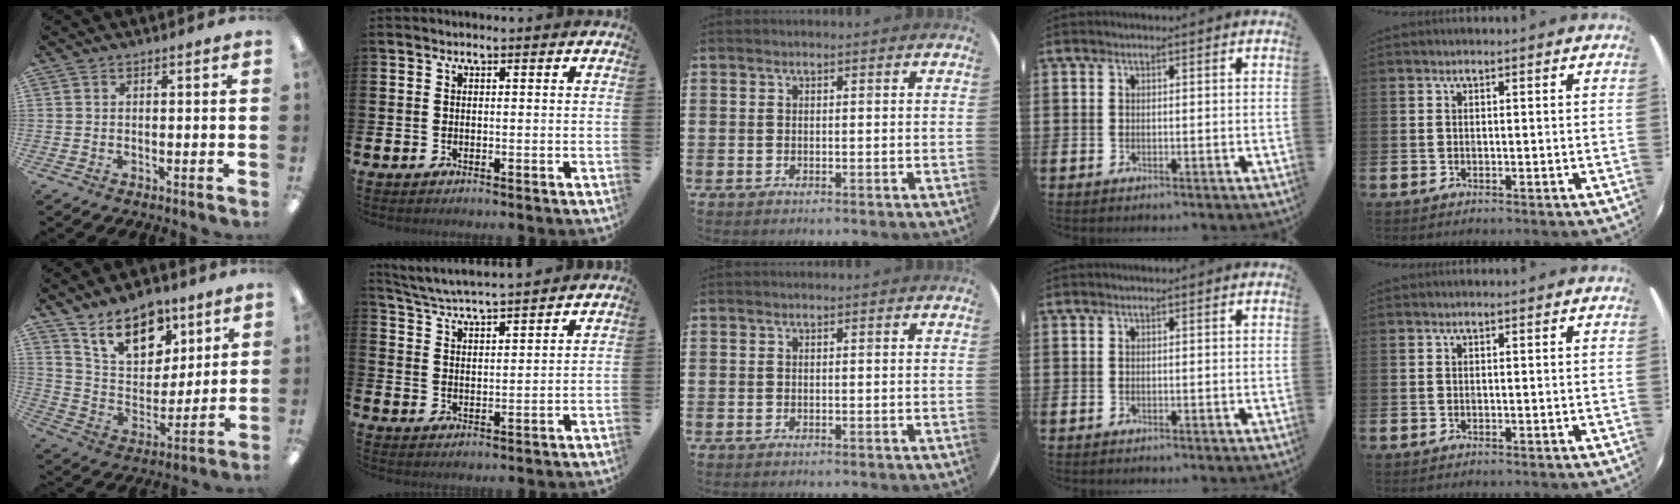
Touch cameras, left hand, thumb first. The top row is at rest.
{"thumb": {"total": 15.7, "force": [10.7, 8.5, 7.8], "torque": [-0.126, -0.051, 0.195]}, "index": {"total": 4.8, "force": [4.7, -0.1, 0.8], "torque": [-0.038, -0.032, 0.083]}}